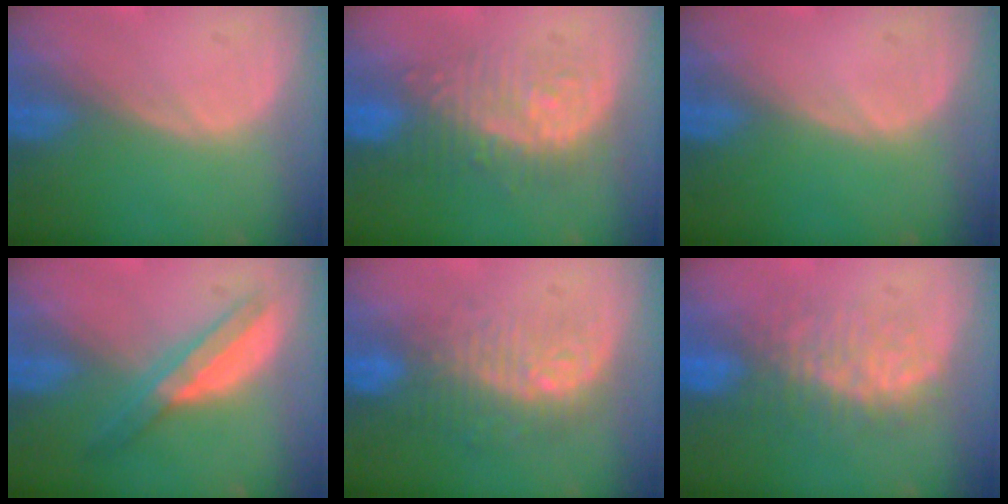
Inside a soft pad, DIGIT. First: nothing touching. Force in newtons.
{"total": 9.0, "press": 8.6, "slide": 2.9}
{"total": 0.0}
{"total": 5.4, "press": 5.0, "slide": 1.8}
{"total": 9.3, "press": 8.3, "slide": 4.2}
{"total": 7.8, "press": 7.5, "slide": 2.2}